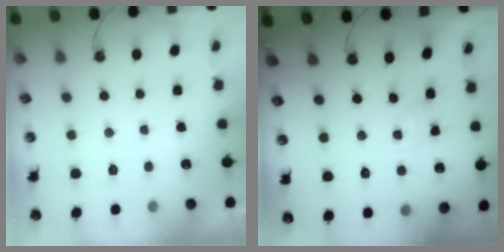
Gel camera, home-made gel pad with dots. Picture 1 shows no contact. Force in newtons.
{"total": 2.1, "press": 2.1, "slide": 0.4}